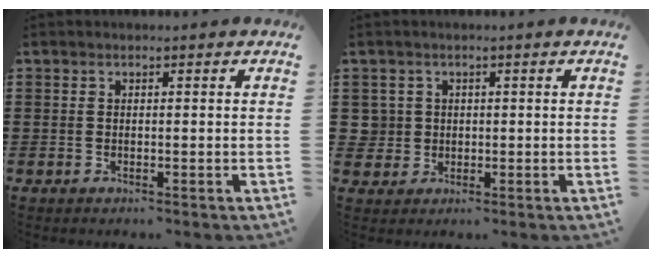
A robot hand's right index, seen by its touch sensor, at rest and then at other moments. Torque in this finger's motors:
{"motor_torque": [0.93, 1.21, 0.00, -0.01]}